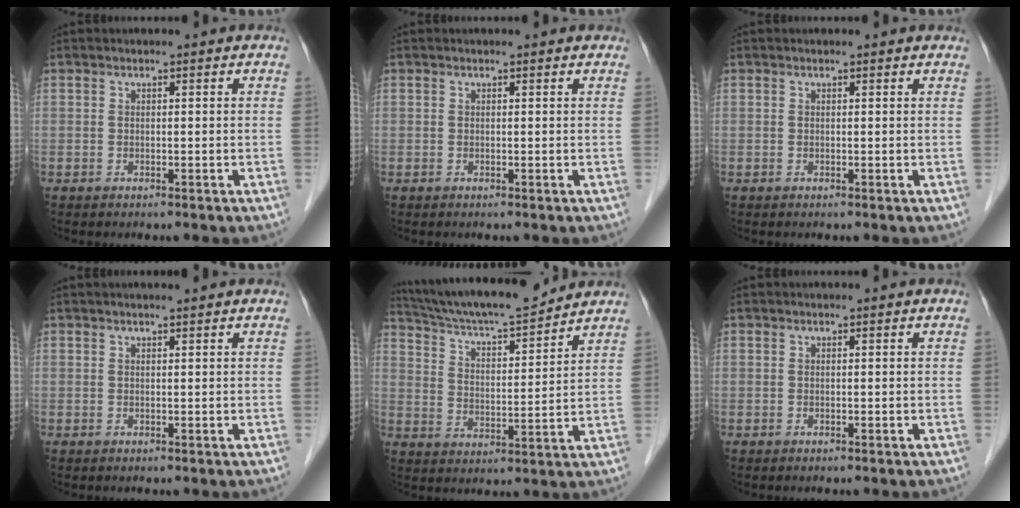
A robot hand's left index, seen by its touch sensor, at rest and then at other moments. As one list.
[{"total": 0.9, "force": [0.7, 0.5, 0.1], "torque": [0.003, 0.009, 0.009]}, {"total": 1.6, "force": [1.4, 0.7, 0.3], "torque": [0.004, 0.012, 0.014]}, {"total": 2.3, "force": [1.9, 0.4, 1.2], "torque": [-0.007, 0.012, 0.029]}, {"total": 15.8, "force": [14.6, 1.5, 5.8], "torque": [-0.101, 0.005, 0.244]}, {"total": 0.0}]